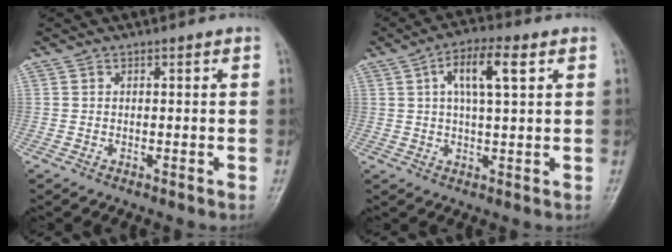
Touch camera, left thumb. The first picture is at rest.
{"total": 8.3, "force": [2.9, 2.6, 7.3], "torque": [-0.130, 0.009, 0.048]}